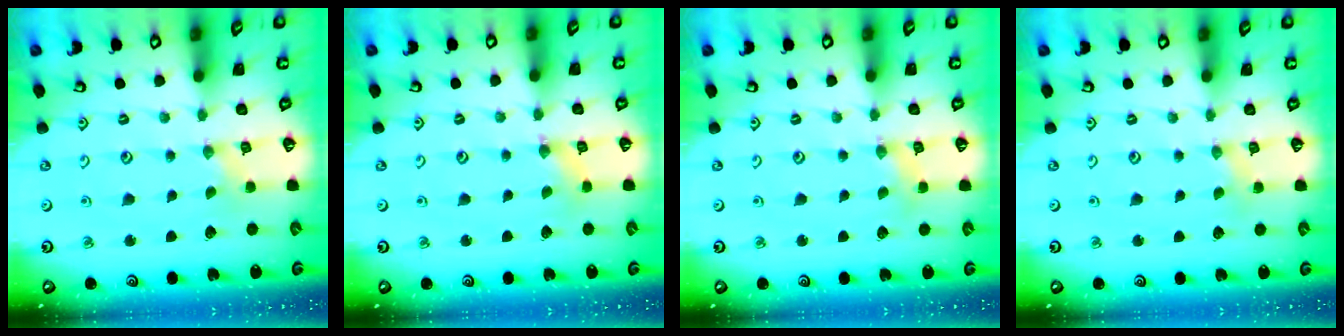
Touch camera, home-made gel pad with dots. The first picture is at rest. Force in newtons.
{"total": 1.5, "press": 1.5, "slide": 0.3}
{"total": 2.4, "press": 2.4, "slide": 0.2}
{"total": 2.3, "press": 2.3, "slide": 0.3}